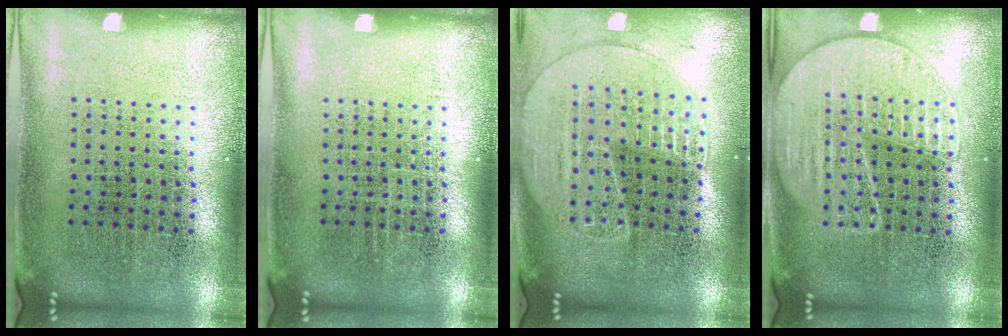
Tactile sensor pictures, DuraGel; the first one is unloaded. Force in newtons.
{"total": 0.0}
{"total": 1.8, "press": 1.6, "slide": 0.7}
{"total": 1.7, "press": 1.6, "slide": 0.2}